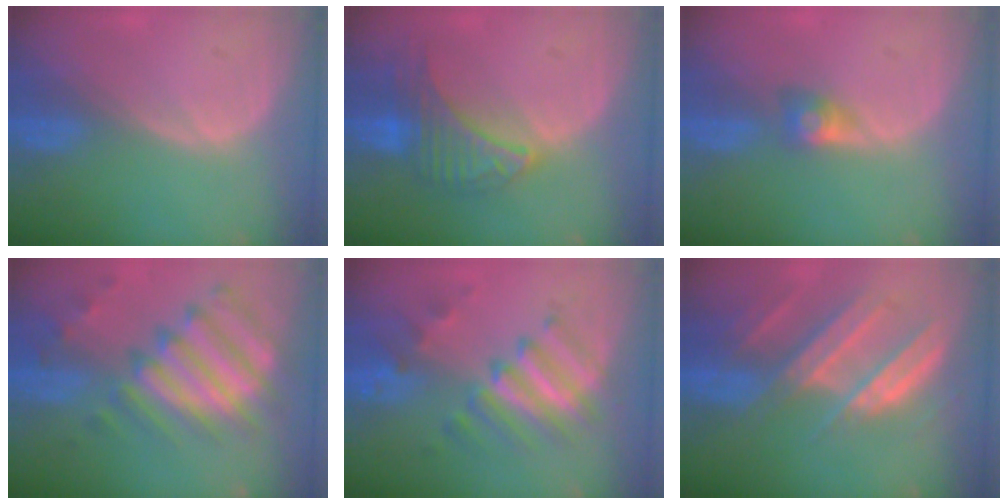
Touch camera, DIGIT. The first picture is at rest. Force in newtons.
{"total": 7.5, "press": 7.5, "slide": 0.1}
{"total": 2.9, "press": 2.4, "slide": 1.5}
{"total": 11.9, "press": 10.3, "slide": 5.9}
{"total": 8.0, "press": 7.9, "slide": 1.3}
{"total": 9.6, "press": 8.5, "slide": 4.5}